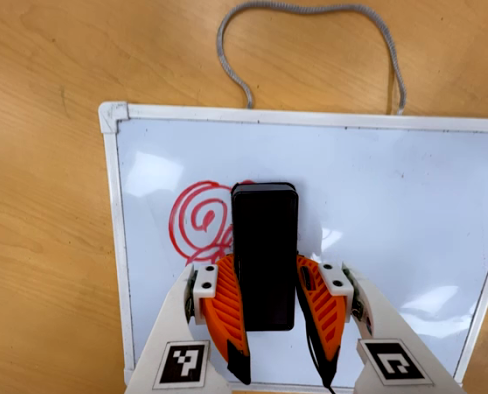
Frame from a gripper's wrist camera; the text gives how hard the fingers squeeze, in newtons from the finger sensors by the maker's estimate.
{"total": 11.7, "left": 10.9, "right": 12.5}